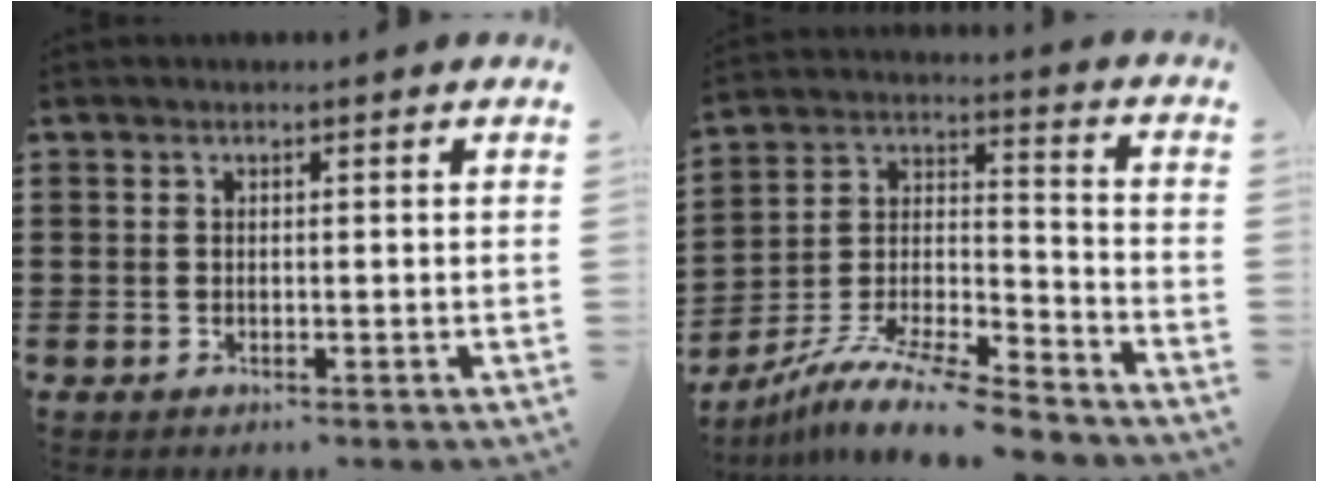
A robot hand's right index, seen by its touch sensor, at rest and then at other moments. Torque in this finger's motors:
{"motor_torque": [0.32, 0.87, -0.51, -0.18]}